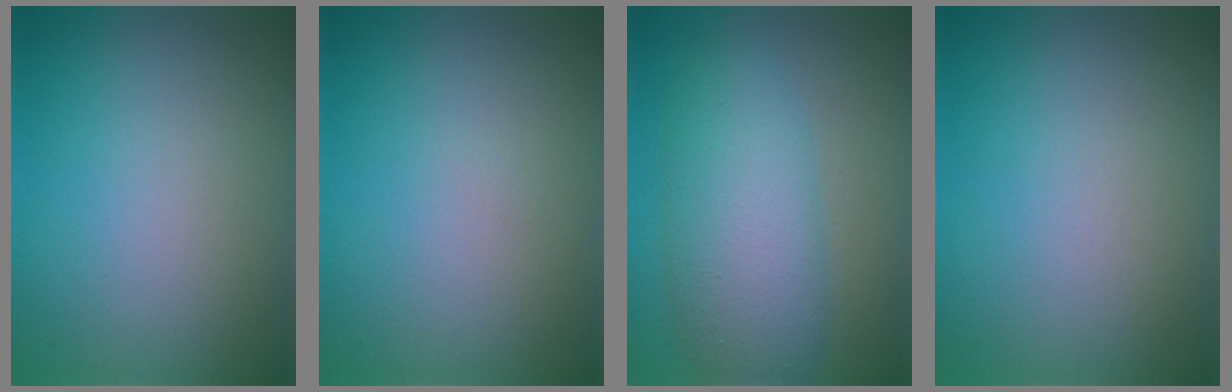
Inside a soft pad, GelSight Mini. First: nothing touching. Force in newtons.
{"total": 0.0}
{"total": 6.3, "press": 6.3, "slide": 0.1}
{"total": 0.0}